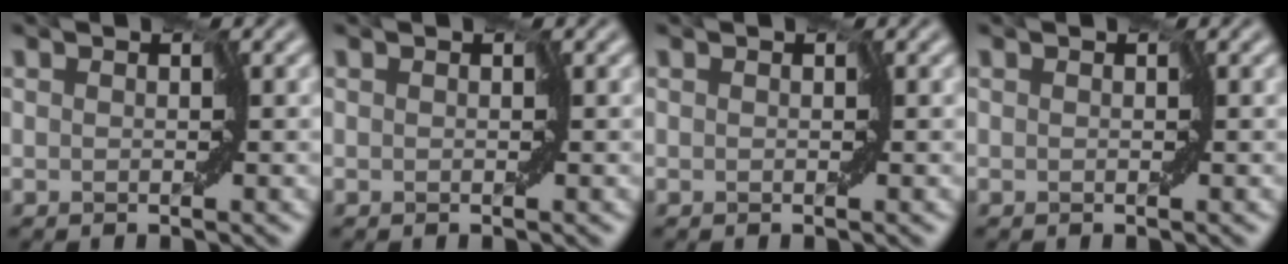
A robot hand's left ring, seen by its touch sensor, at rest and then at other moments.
{"total": 0.0}
{"total": 0.0}
{"total": 0.0}